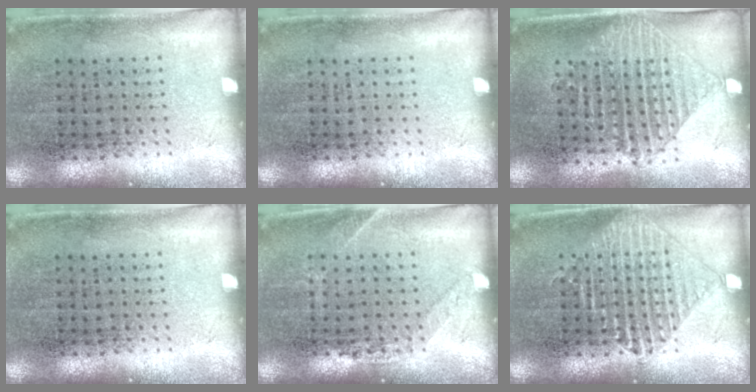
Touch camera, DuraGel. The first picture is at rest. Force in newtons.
{"total": 0.0}
{"total": 1.2, "press": 1.1, "slide": 0.6}
{"total": 0.0}
{"total": 1.1, "press": 1.1, "slide": 0.2}
{"total": 2.0, "press": 2.0, "slide": 0.3}